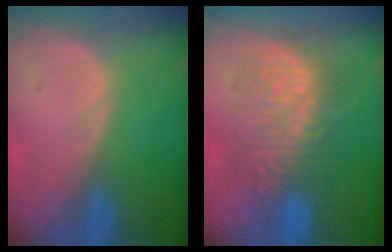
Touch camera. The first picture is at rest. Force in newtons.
{"total": 9.8, "press": 9.8, "slide": 0.4}